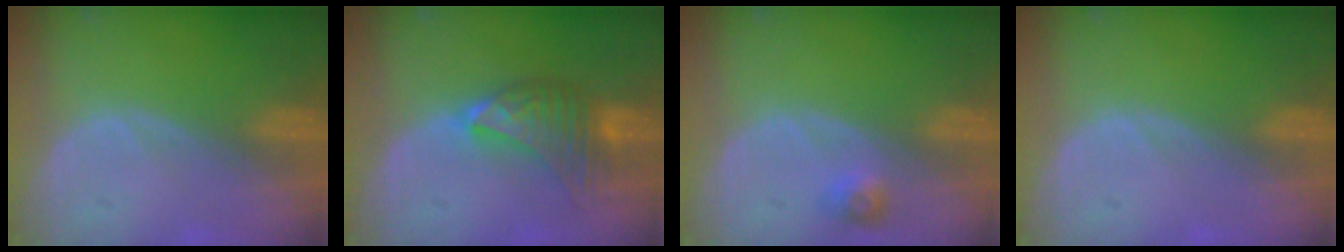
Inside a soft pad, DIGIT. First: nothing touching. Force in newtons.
{"total": 7.0, "press": 6.9, "slide": 1.1}
{"total": 2.5, "press": 2.3, "slide": 1.0}
{"total": 0.0}